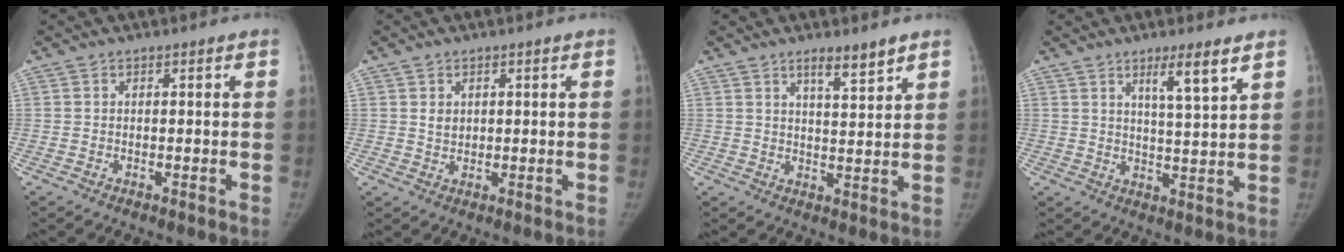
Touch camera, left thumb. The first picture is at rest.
{"total": 2.0, "force": [0.7, 1.5, 1.0], "torque": [-0.010, -0.006, 0.017]}
{"total": 5.2, "force": [3.8, 0.7, 3.4], "torque": [-0.046, -0.031, 0.060]}
{"total": 6.6, "force": [4.1, 0.4, 5.2], "torque": [-0.084, -0.034, 0.070]}